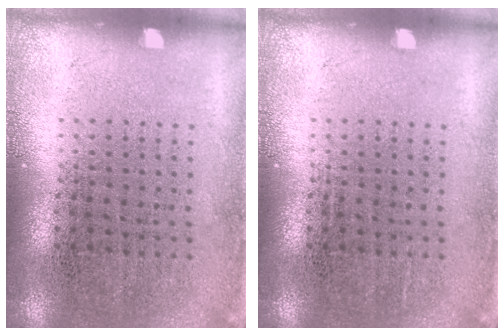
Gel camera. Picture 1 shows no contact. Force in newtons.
{"total": 0.0}